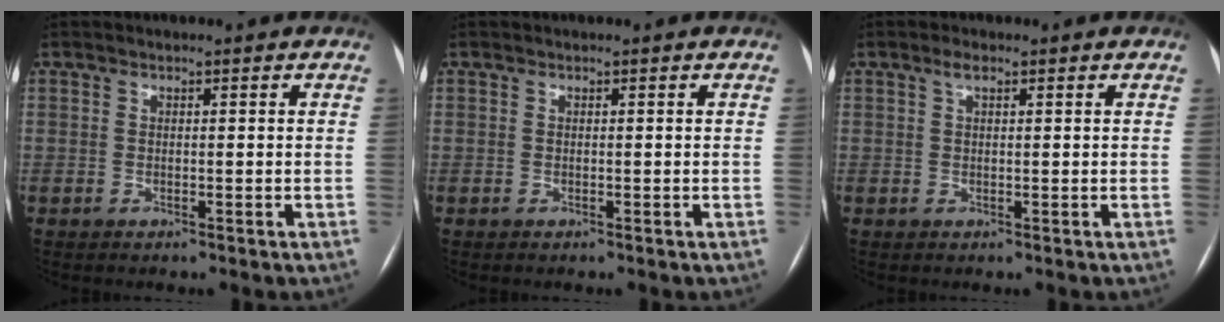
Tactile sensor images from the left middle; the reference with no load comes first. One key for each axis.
{"total": 0.0}
{"total": 1.4, "fx": 0.8, "fy": 0.5, "fz": 1.1, "tx": -0.023, "ty": 0.008, "tz": 0.015}